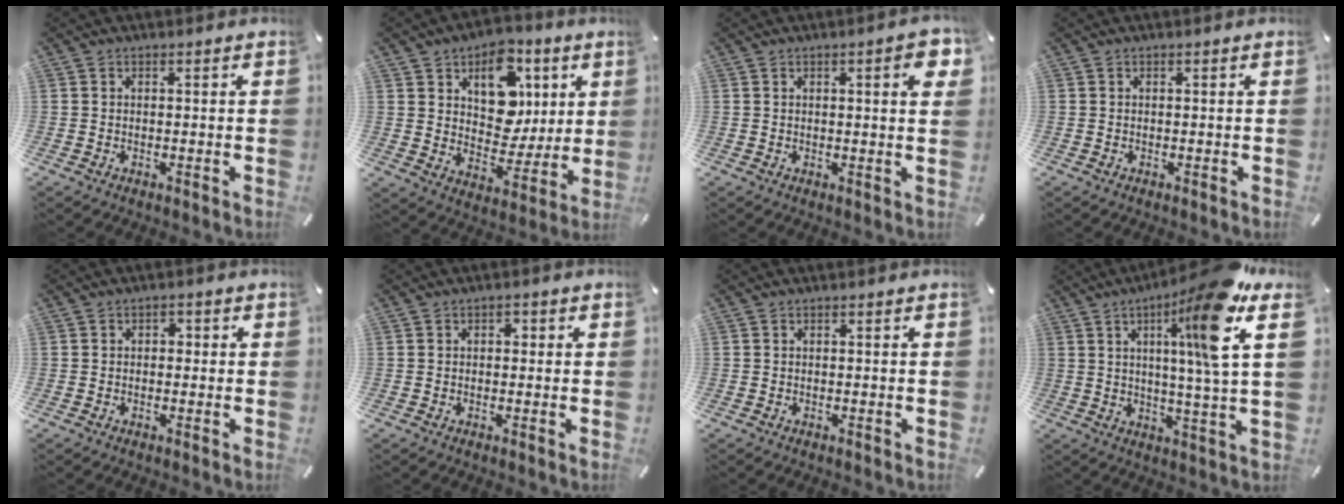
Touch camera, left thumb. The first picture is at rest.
{"total": 13.8, "force": [5.5, 10.8, 6.7], "torque": [-0.078, -0.036, 0.099]}
{"total": 5.4, "force": [1.7, 1.3, 5.0], "torque": [-0.071, -0.002, 0.023]}
{"total": 0.0}
{"total": 1.5, "force": [-0.3, 1.2, 0.9], "torque": [-0.018, 0.009, -0.009]}
{"total": 1.5, "force": [0.1, 1.1, 0.9], "torque": [-0.010, 0.005, -0.003]}
{"total": 0.0}
{"total": 17.2, "force": [6.8, 0.1, 15.7], "torque": [-0.251, -0.027, 0.083]}